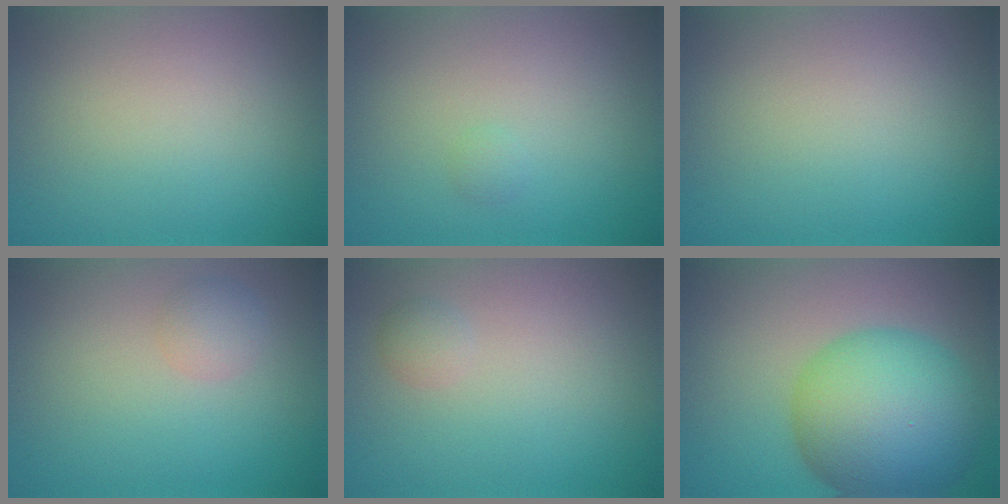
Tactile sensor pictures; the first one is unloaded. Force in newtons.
{"total": 0.5, "press": 0.5, "slide": 0.0}
{"total": 0.0}
{"total": 1.5, "press": 1.5, "slide": 0.1}
{"total": 1.1, "press": 1.1, "slide": 0.0}
{"total": 11.6, "press": 11.6, "slide": 0.4}